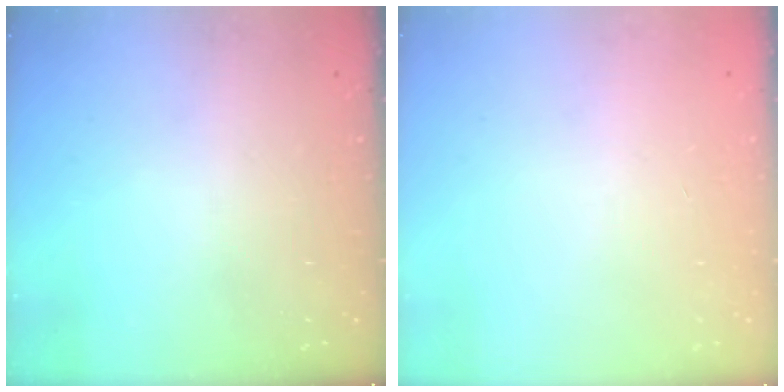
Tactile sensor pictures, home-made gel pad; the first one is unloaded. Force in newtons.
{"total": 0.0}